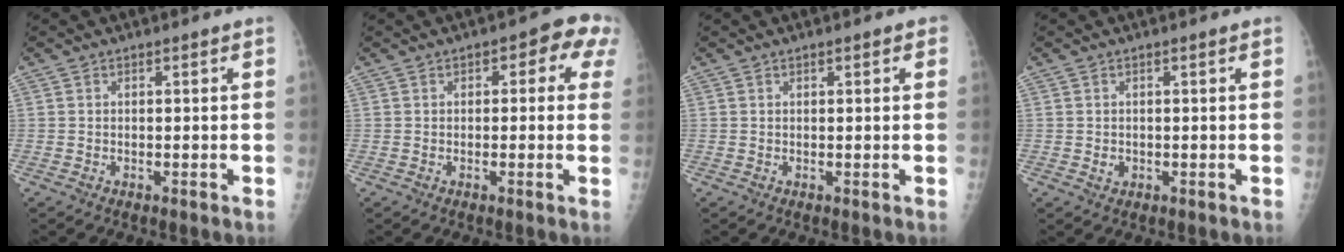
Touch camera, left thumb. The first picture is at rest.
{"total": 5.8, "force": [1.8, 3.2, 4.5], "torque": [-0.012, 0.011, 0.007]}
{"total": 1.5, "force": [0.8, 0.7, 1.1], "torque": [-0.010, 0.001, 0.009]}
{"total": 1.1, "force": [-0.1, 0.9, 0.6], "torque": [-0.007, 0.000, 0.003]}